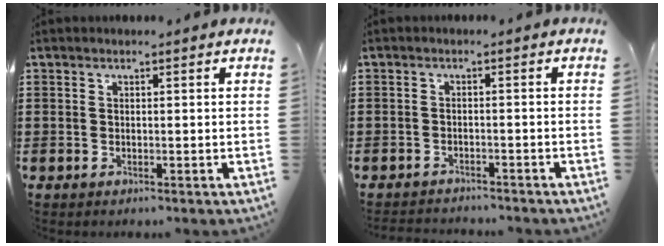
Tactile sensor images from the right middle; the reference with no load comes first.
{"total": 1.7, "force": [-1.7, 0.1, -0.1], "torque": [-0.004, 0.000, -0.037]}